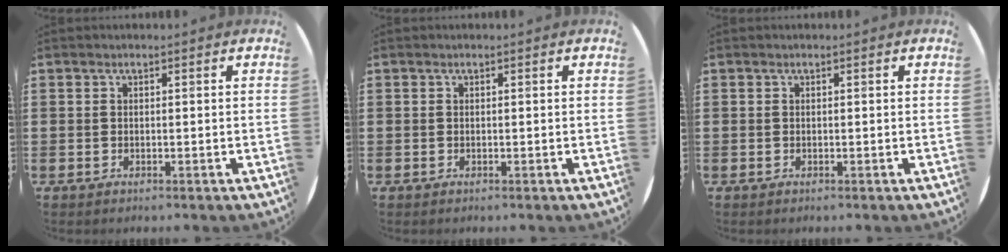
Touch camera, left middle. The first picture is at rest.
{"total": 0.0}
{"total": 0.0}